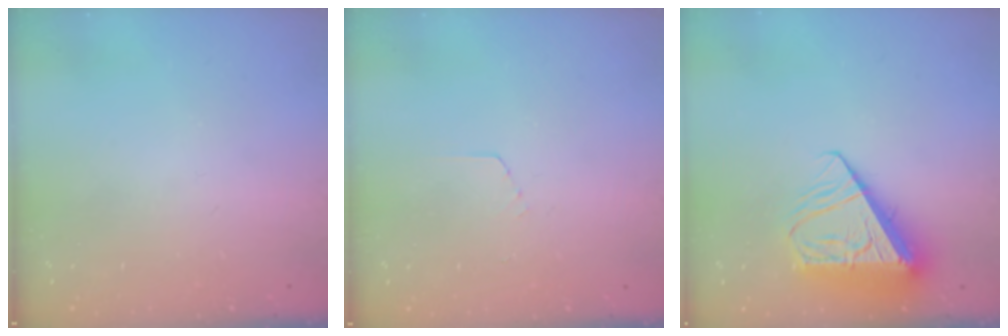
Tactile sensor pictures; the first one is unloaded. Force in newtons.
{"total": 2.9, "press": 2.9, "slide": 0.2}
{"total": 11.3, "press": 11.2, "slide": 1.5}